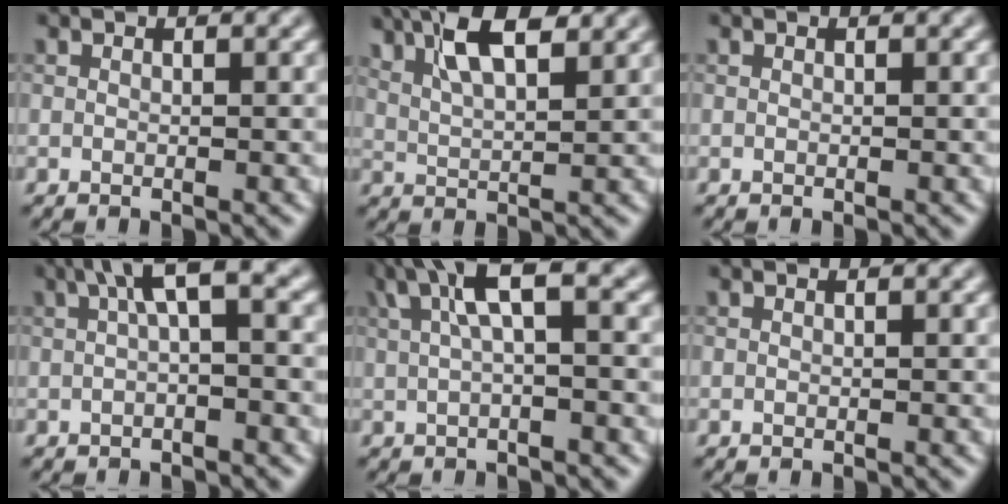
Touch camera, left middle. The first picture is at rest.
{"total": 6.4, "force": [4.0, 2.0, 4.5], "torque": [-0.086, 0.019, 0.060]}
{"total": 0.0}
{"total": 3.5, "force": [0.8, 0.7, 3.4], "torque": [-0.059, 0.017, 0.008]}
{"total": 4.6, "force": [1.8, 1.0, 4.1], "torque": [-0.079, 0.013, 0.031]}
{"total": 0.0}